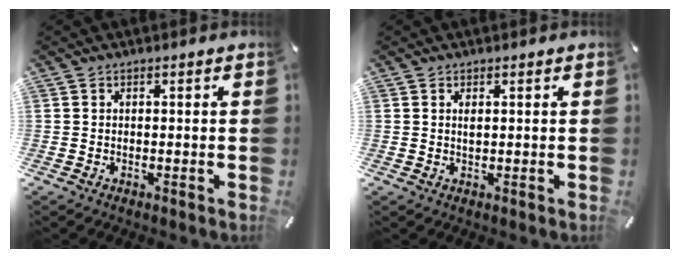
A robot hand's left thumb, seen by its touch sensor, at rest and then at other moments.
{"total": 1.3, "force": [0.4, 0.4, 1.1], "torque": [-0.023, 0.001, 0.005]}